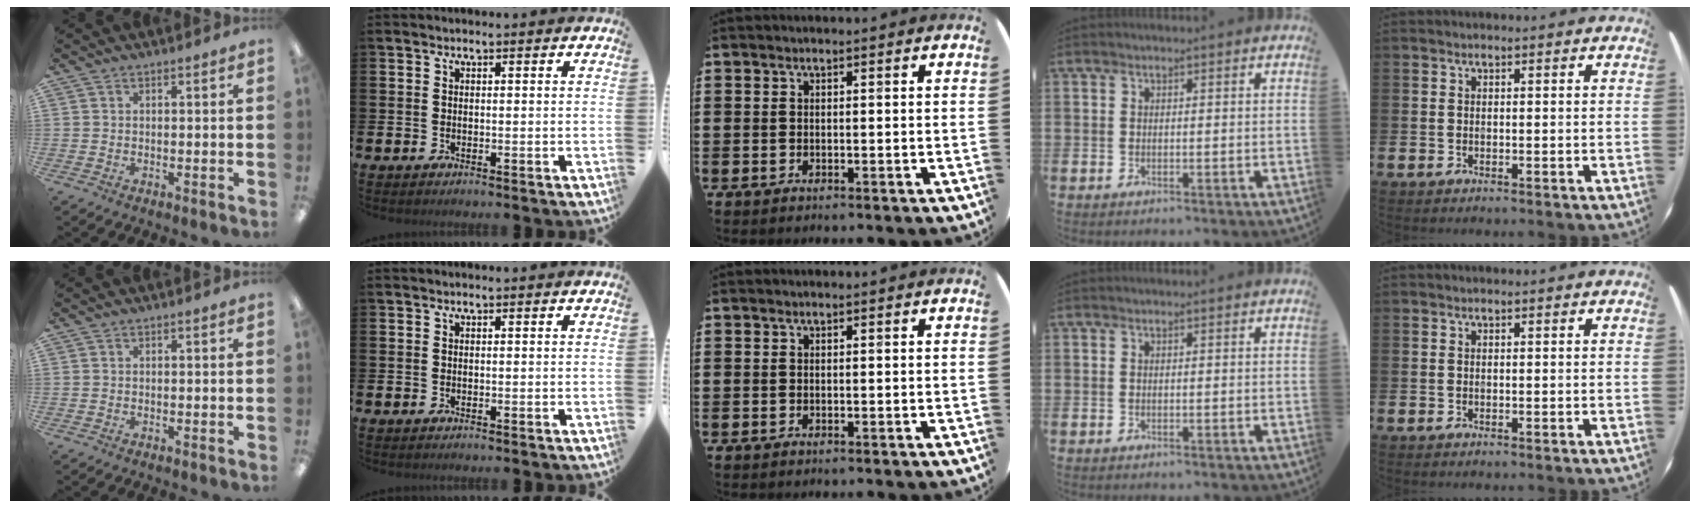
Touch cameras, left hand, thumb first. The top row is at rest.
{}